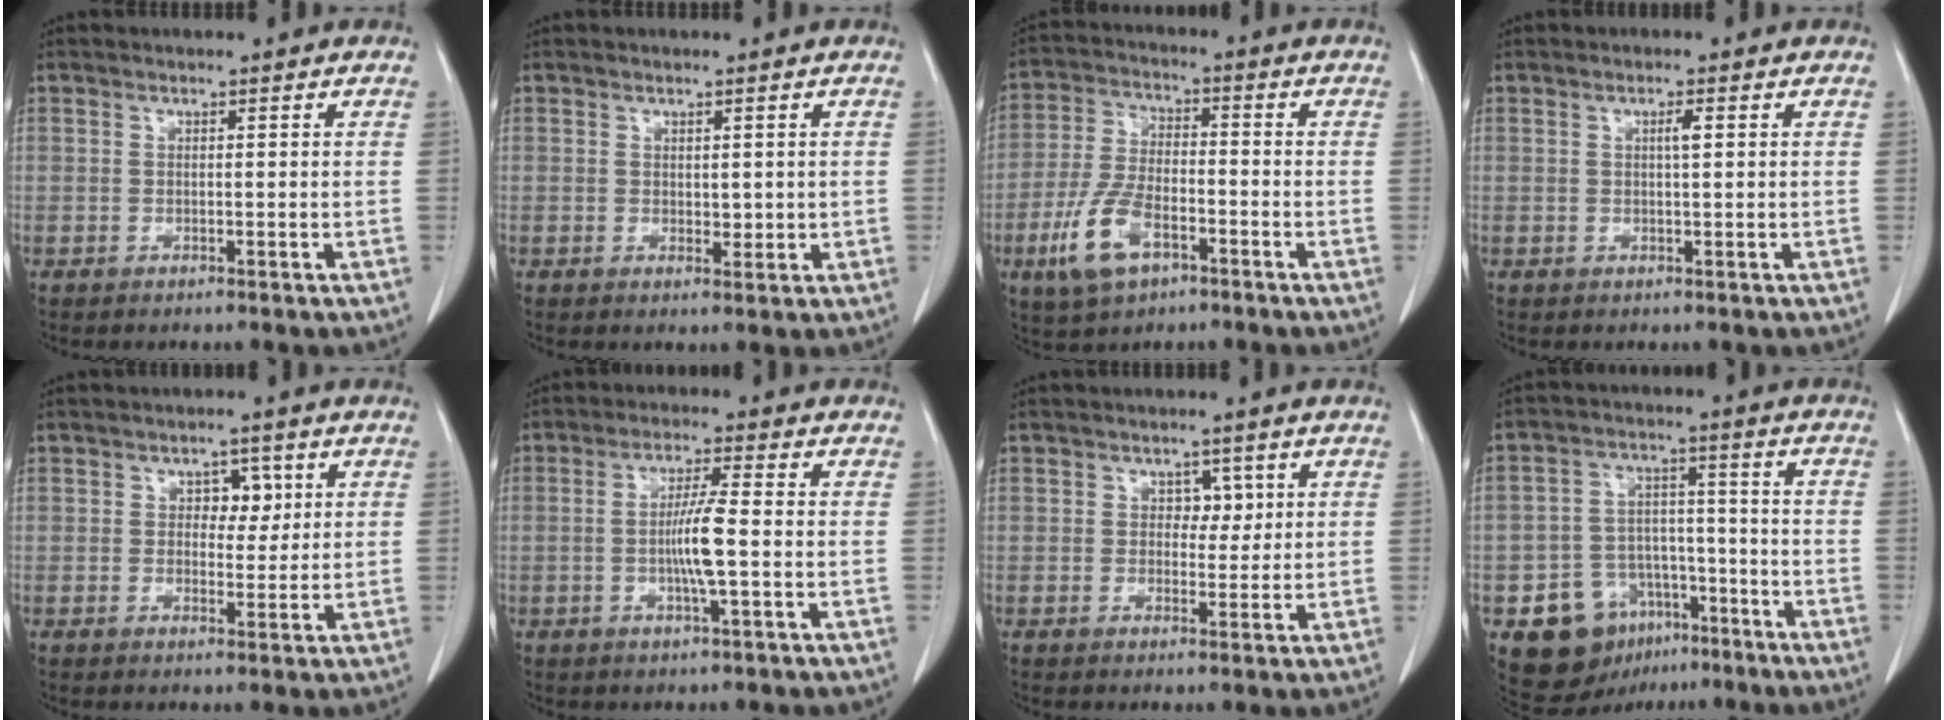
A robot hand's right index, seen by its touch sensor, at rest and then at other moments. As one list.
[{"total": 2.0, "force": [0.3, 1.2, 1.6], "torque": [-0.020, -0.006, 0.010]}, {"total": 9.8, "force": [-4.5, 4.2, 7.5], "torque": [-0.171, -0.003, -0.082]}, {"total": 1.4, "force": [0.4, 0.1, 1.4], "torque": [-0.027, 0.002, 0.006]}, {"total": 3.6, "force": [1.2, 2.4, 2.4], "torque": [-0.027, 0.006, 0.018]}, {"total": 6.1, "force": [-0.9, 0.0, 6.1], "torque": [-0.116, -0.004, -0.019]}, {"total": 2.7, "force": [0.9, 1.9, 1.7], "torque": [-0.015, 0.003, 0.014]}, {"total": 11.0, "force": [-6.0, 8.2, 4.1], "torque": [-0.058, 0.033, -0.084]}]